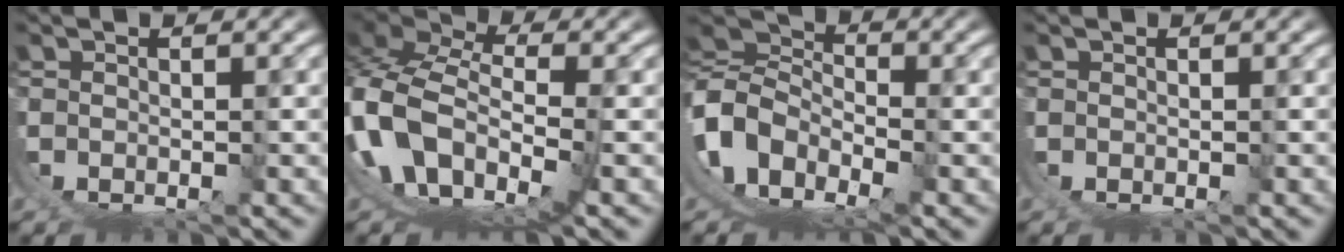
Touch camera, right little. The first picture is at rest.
{"total": 12.9, "force": [-0.7, 9.7, 8.5], "torque": [-0.209, -0.043, -0.010]}
{"total": 14.2, "force": [-1.9, 12.0, 7.4], "torque": [-0.198, -0.051, -0.035]}
{"total": 0.0}